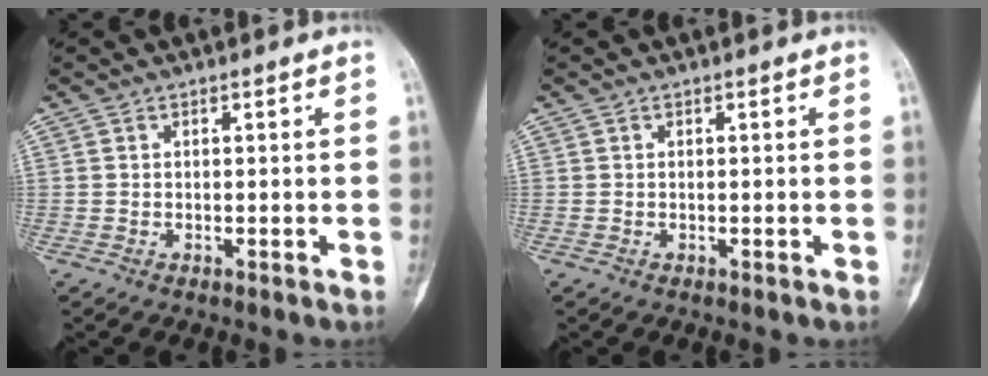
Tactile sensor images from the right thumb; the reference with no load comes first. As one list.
[{"total": 0.0}]